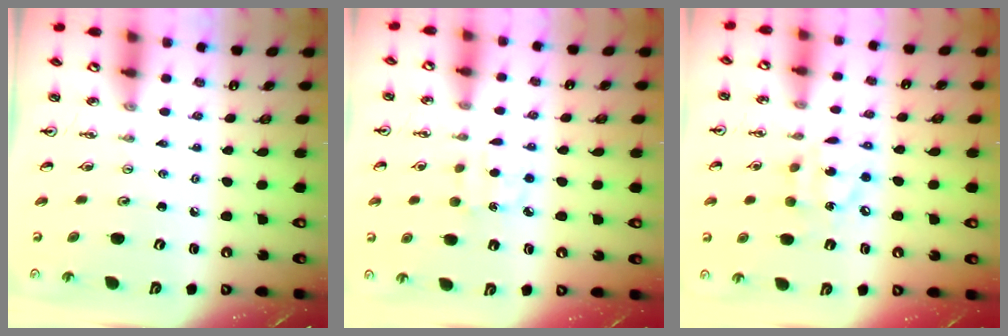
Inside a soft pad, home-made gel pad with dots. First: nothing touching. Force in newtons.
{"total": 4.5, "press": 4.5, "slide": 0.6}
{"total": 9.8, "press": 9.8, "slide": 0.6}